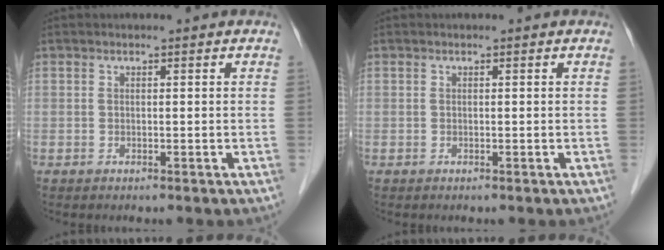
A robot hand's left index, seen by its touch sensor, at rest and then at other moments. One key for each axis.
{"total": 0.0}